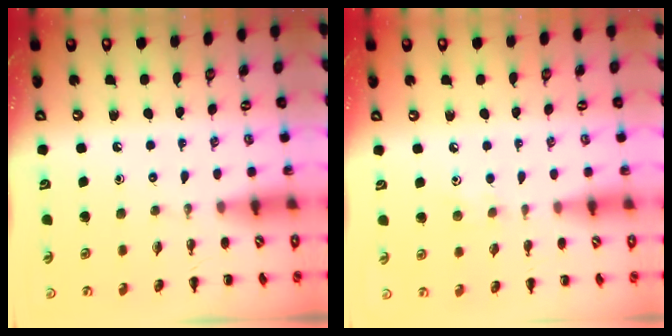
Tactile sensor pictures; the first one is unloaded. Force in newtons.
{"total": 4.5, "press": 4.4, "slide": 1.2}